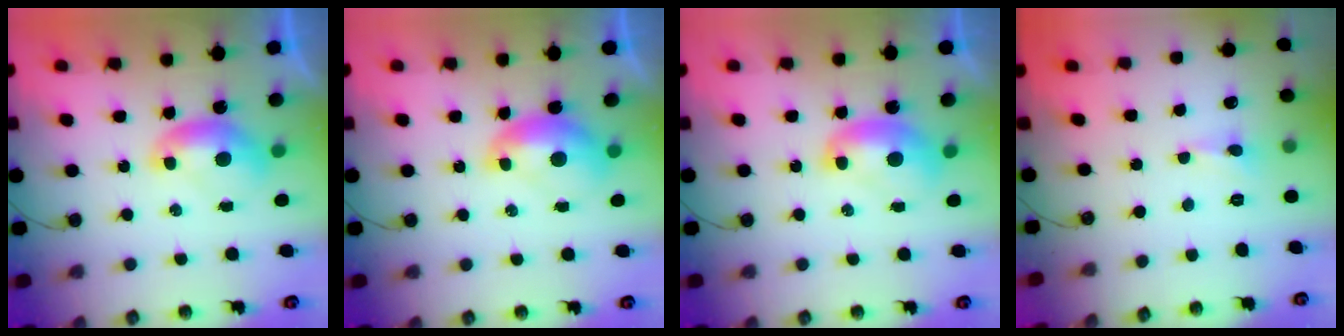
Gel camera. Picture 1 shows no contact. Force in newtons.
{"total": 1.6, "press": 1.5, "slide": 0.2}
{"total": 1.8, "press": 1.8, "slide": 0.2}
{"total": 0.9, "press": 0.9, "slide": 0.2}